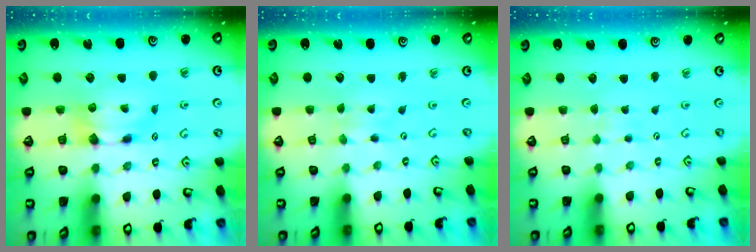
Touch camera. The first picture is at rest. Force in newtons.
{"total": 4.6, "press": 4.6, "slide": 0.0}
{"total": 4.9, "press": 4.9, "slide": 0.3}